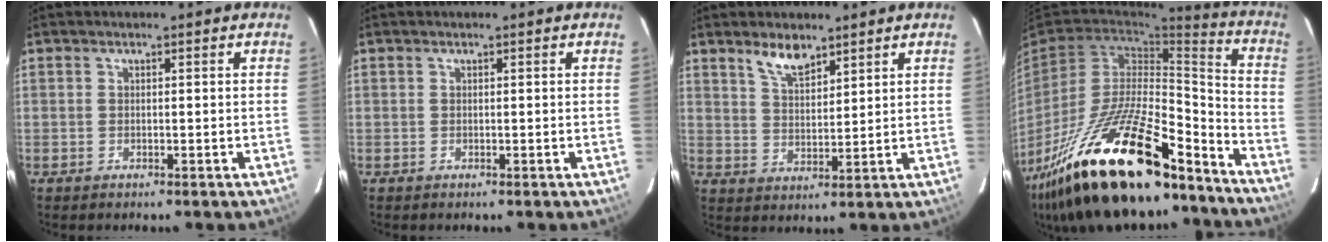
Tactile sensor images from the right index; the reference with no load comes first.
{"total": 0.0}
{"total": 5.7, "force": [4.4, 2.1, 3.0], "torque": [-0.053, 0.002, 0.085]}
{"total": 31.9, "force": [-22.2, 10.1, 20.5], "torque": [-0.376, -0.021, -0.354]}